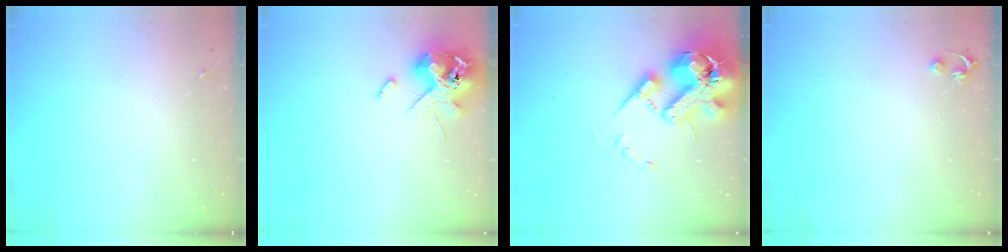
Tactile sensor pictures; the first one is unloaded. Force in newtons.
{"total": 13.1, "press": 12.9, "slide": 2.2}
{"total": 20.8, "press": 20.5, "slide": 3.5}
{"total": 3.5, "press": 3.5, "slide": 0.3}